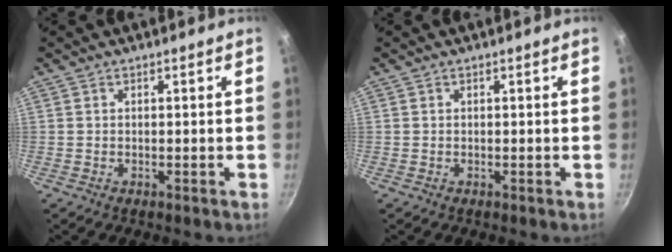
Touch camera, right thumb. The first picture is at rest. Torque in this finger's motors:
{"motor_torque": [0.00, 0.00, -0.05, 0.15, 0.01]}